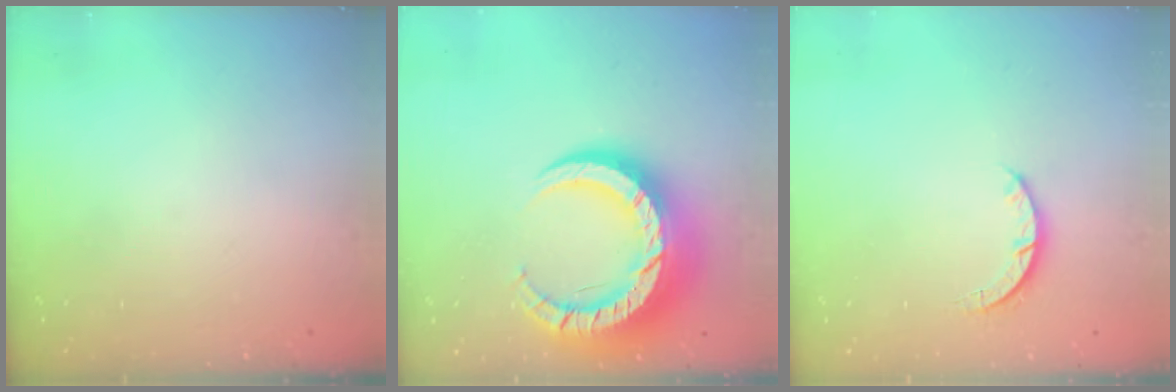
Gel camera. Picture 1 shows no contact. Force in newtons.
{"total": 17.5, "press": 17.4, "slide": 1.5}
{"total": 2.7, "press": 2.7, "slide": 0.4}